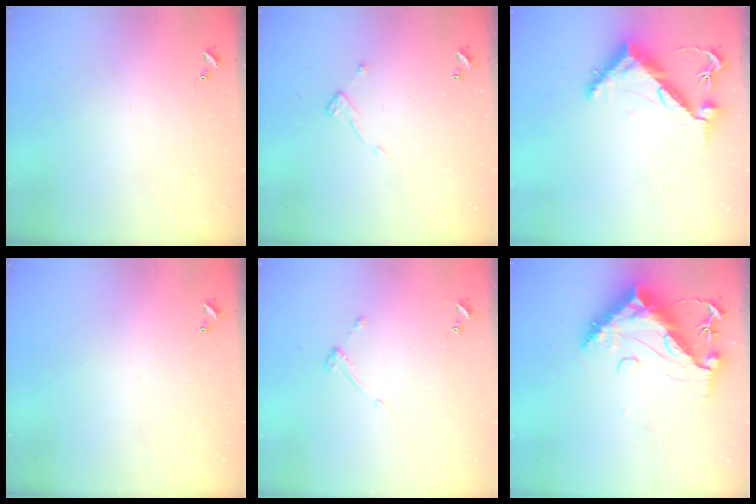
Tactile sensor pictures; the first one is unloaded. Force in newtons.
{"total": 7.3, "press": 7.3, "slide": 0.5}
{"total": 11.0, "press": 10.9, "slide": 1.1}
{"total": 0.0}
{"total": 2.9, "press": 2.9, "slide": 0.5}
{"total": 16.5, "press": 16.4, "slide": 1.3}